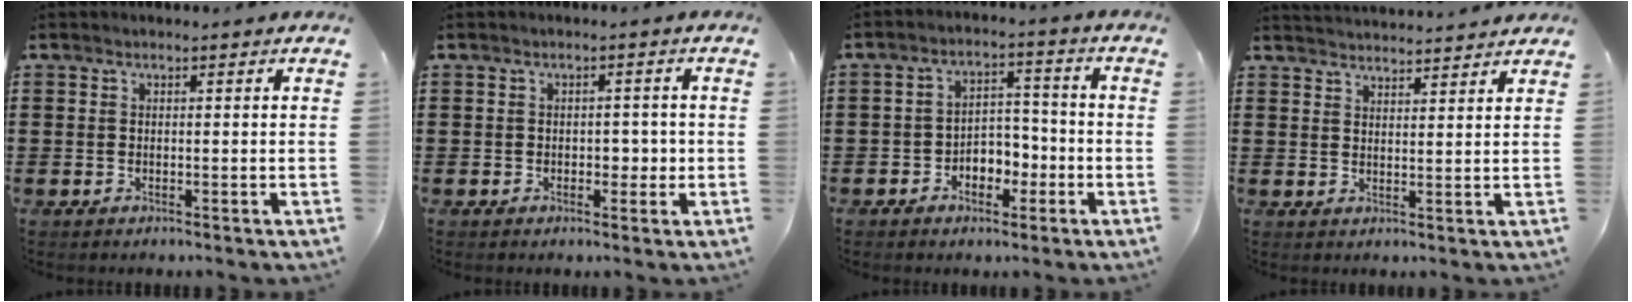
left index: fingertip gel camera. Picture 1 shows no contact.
{"total": 2.6, "force": [-0.3, 1.7, 2.0], "torque": [-0.030, 0.002, -0.011]}
{"total": 4.2, "force": [-2.5, 2.8, 1.9], "torque": [-0.039, 0.012, -0.051]}
{"total": 2.9, "force": [2.8, -0.3, -0.2], "torque": [-0.005, -0.013, 0.053]}